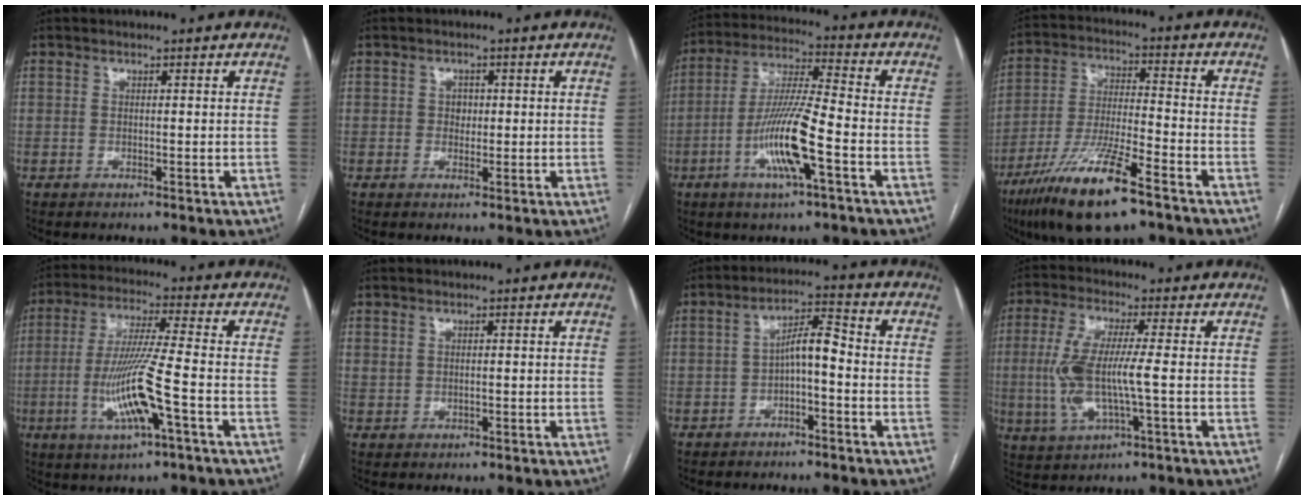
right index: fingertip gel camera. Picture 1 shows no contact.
{"total": 1.7, "force": [0.1, 1.5, 0.9], "torque": [-0.009, 0.003, 0.001]}
{"total": 12.1, "force": [-4.4, 0.9, 11.3], "torque": [-0.223, -0.002, -0.084]}
{"total": 15.0, "force": [-9.4, 2.2, 11.5], "torque": [-0.231, -0.029, -0.170]}
{"total": 11.4, "force": [-3.4, 0.0, 10.9], "torque": [-0.220, -0.009, -0.067]}
{"total": 0.6, "force": [0.4, 0.4, 0.2], "torque": [-0.003, 0.006, 0.009]}
{"total": 5.4, "force": [-1.3, 1.6, 5.0], "torque": [-0.089, 0.024, -0.023]}
{"total": 9.6, "force": [-0.8, 1.6, 9.4], "torque": [-0.209, 0.005, -0.016]}